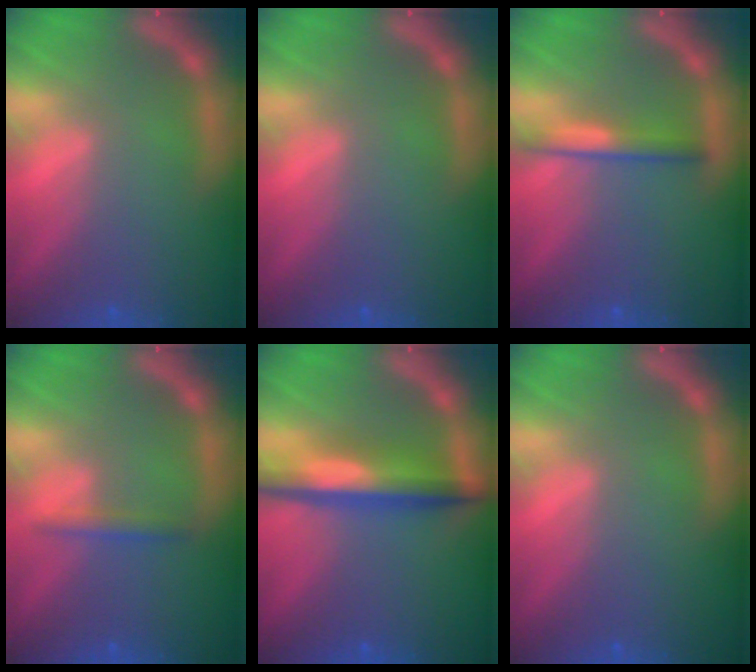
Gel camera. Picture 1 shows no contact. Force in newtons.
{"total": 0.0}
{"total": 2.4}
{"total": 1.4}
{"total": 5.5}
{"total": 0.0}